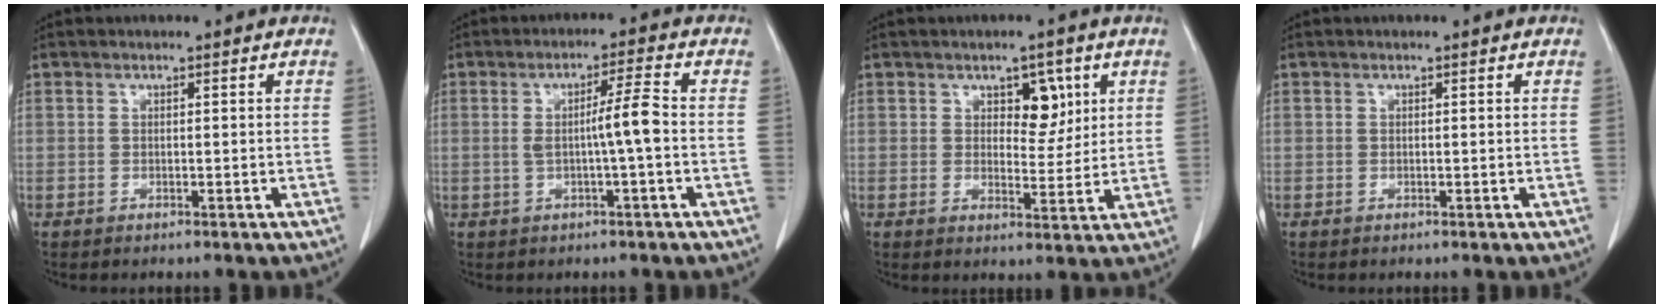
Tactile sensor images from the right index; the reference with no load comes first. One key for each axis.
{"total": 5.0, "fx": -0.4, "fy": -0.5, "fz": 5.0, "tx": -0.084, "ty": 0.006, "tz": -0.007}
{"total": 4.9, "fx": 2.2, "fy": 2.8, "fz": 3.5, "tx": -0.041, "ty": 0.003, "tz": 0.033}
{"total": 0.0}